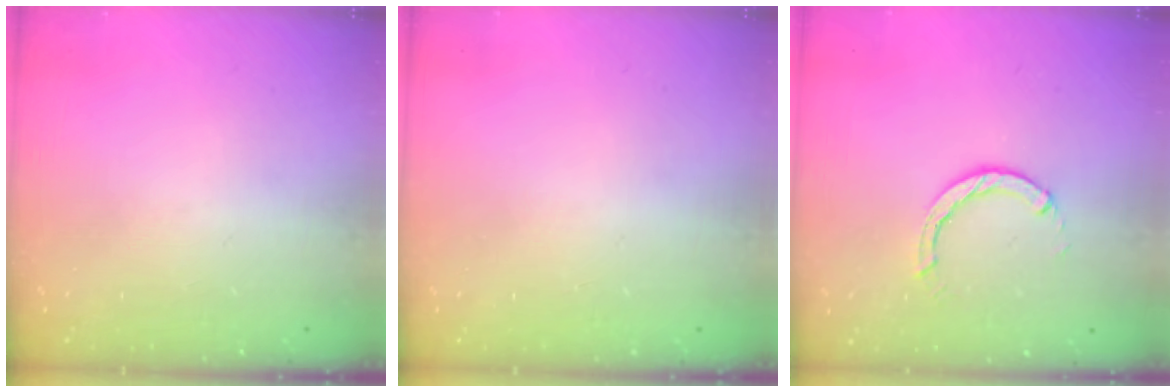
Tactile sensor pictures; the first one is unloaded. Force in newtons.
{"total": 2.6, "press": 2.6, "slide": 0.2}
{"total": 2.9, "press": 2.9, "slide": 0.4}